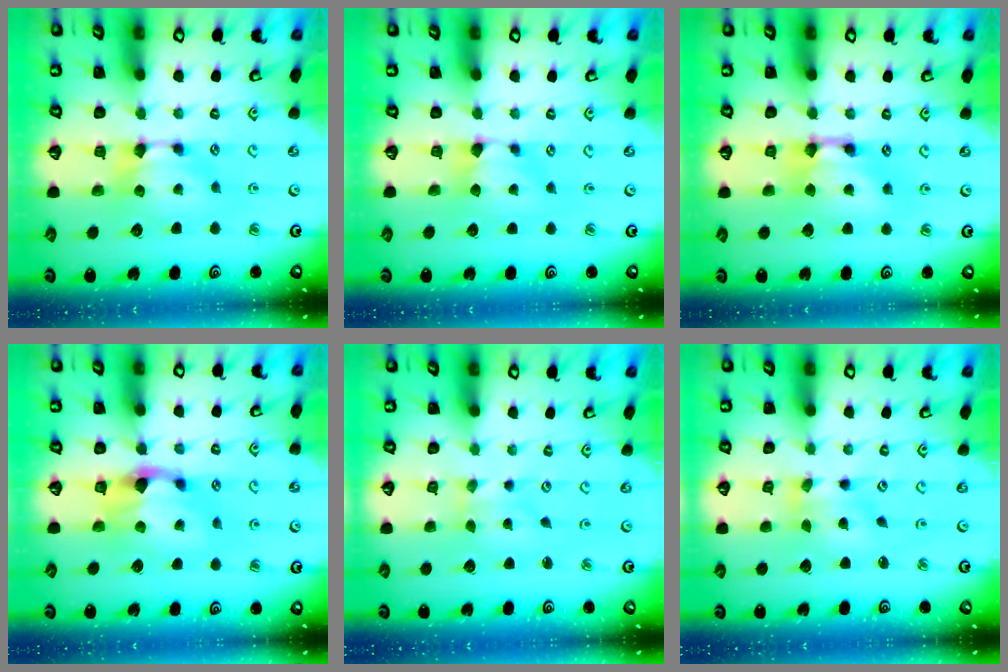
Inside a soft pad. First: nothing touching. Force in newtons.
{"total": 0.9, "press": 0.4, "slide": 0.8}
{"total": 2.7, "press": 2.7, "slide": 0.2}
{"total": 1.7, "press": 1.2, "slide": 1.3}
{"total": 3.0, "press": 2.9, "slide": 0.8}
{"total": 1.6, "press": 0.6, "slide": 1.5}